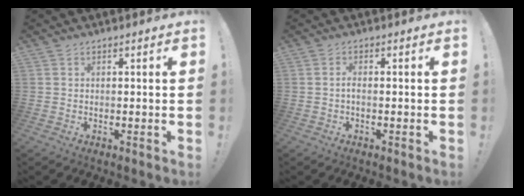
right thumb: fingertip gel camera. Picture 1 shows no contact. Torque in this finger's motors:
{"motor_torque": [0.03, -0.10, -0.31, 0.50, 0.02]}